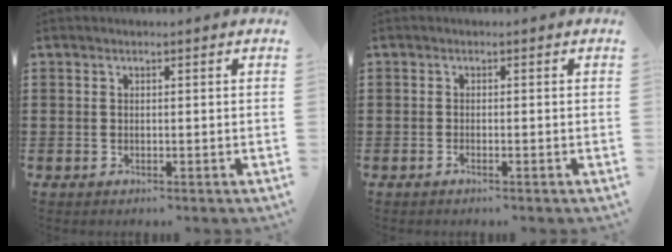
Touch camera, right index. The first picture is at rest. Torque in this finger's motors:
{"motor_torque": [-0.38, 0.44, 0.01, 0.00]}